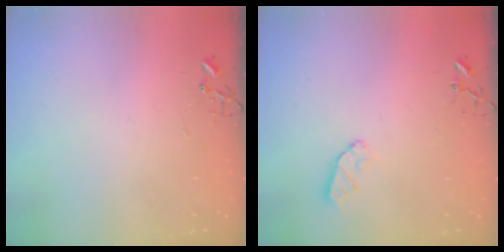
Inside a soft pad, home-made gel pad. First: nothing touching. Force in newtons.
{"total": 4.5, "press": 4.5, "slide": 0.6}